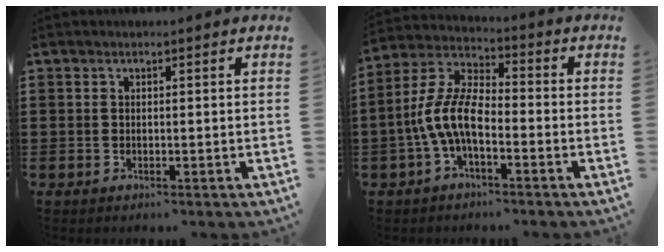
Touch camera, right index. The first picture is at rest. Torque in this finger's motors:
{"motor_torque": [1.85, -0.03, 1.04, 0.21]}